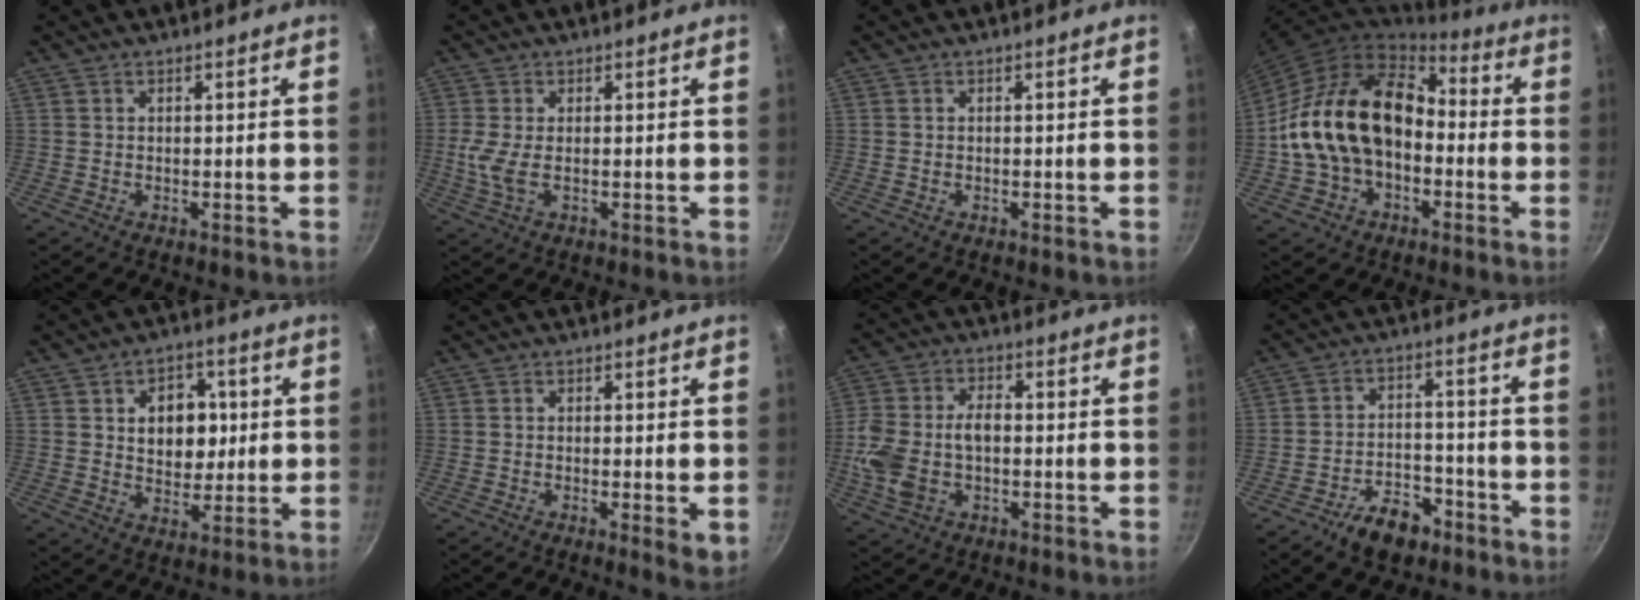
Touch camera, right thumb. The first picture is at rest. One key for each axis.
{"total": 4.2, "fx": -0.1, "fy": 1.8, "fz": 3.8, "tx": -0.089, "ty": -0.003, "tz": -0.002}
{"total": 0.0}
{"total": 19.7, "fx": -2.0, "fy": 13.8, "fz": 13.9, "tx": -0.226, "ty": 0.058, "tz": -0.041}
{"total": 10.1, "fx": 1.8, "fy": 7.4, "fz": 6.6, "tx": -0.052, "ty": -0.005, "tz": 0.029}
{"total": 3.7, "fx": -0.8, "fy": 0.8, "fz": 3.6, "tx": -0.055, "ty": -0.012, "tz": -0.011}
{"total": 11.2, "fx": -1.6, "fy": 7.1, "fz": 8.6, "tx": -0.169, "ty": 0.024, "tz": -0.034}
{"total": 9.1, "fx": -6.0, "fy": 5.1, "fz": 4.6, "tx": -0.055, "ty": 0.047, "tz": -0.094}